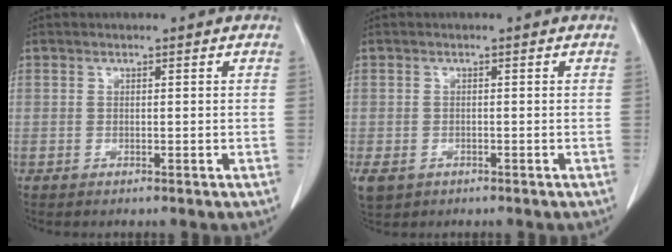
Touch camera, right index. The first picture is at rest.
{"total": 4.2, "force": [-2.0, 3.4, 1.4], "torque": [-0.032, -0.004, -0.028]}